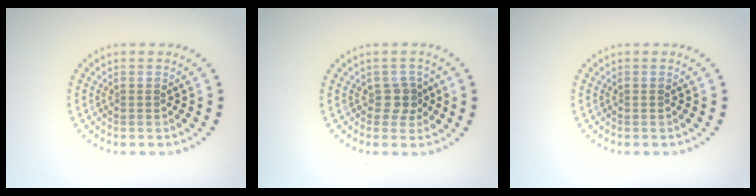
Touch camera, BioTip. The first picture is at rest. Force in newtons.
{"total": 1.8, "press": 1.5, "slide": 0.9}
{"total": 0.0}